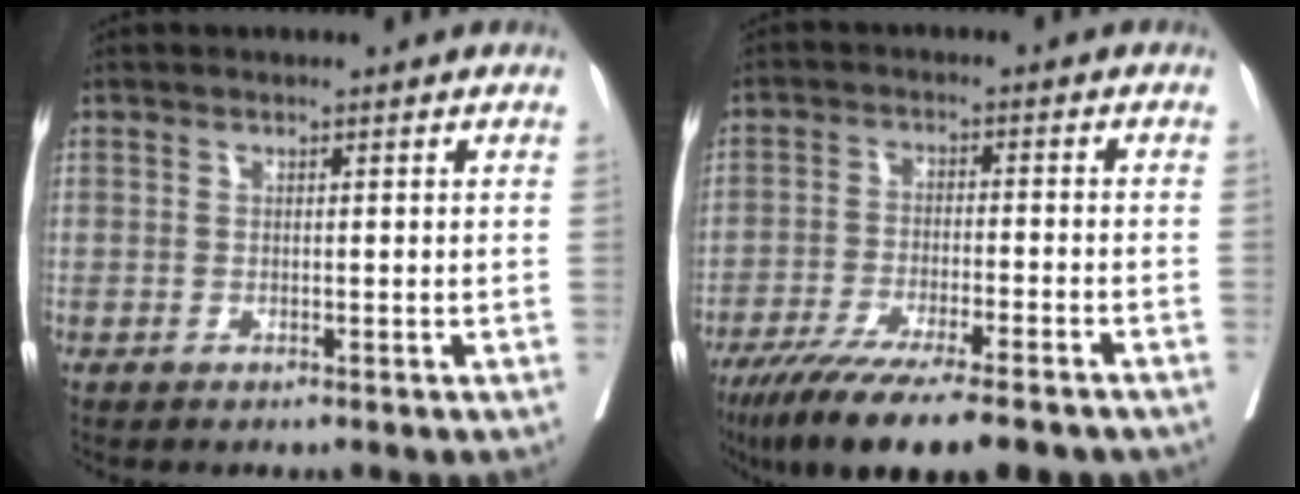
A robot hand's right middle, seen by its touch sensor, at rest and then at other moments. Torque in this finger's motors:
{"motor_torque": [1.17, -0.96, 0.32, 0.17]}